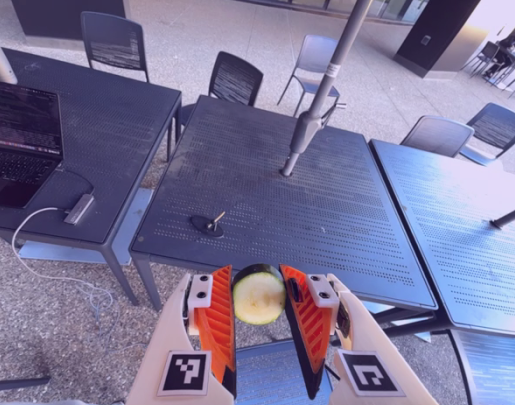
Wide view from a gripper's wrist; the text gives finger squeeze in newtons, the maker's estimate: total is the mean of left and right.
{"total": 11.1, "left": 11.0, "right": 11.2}